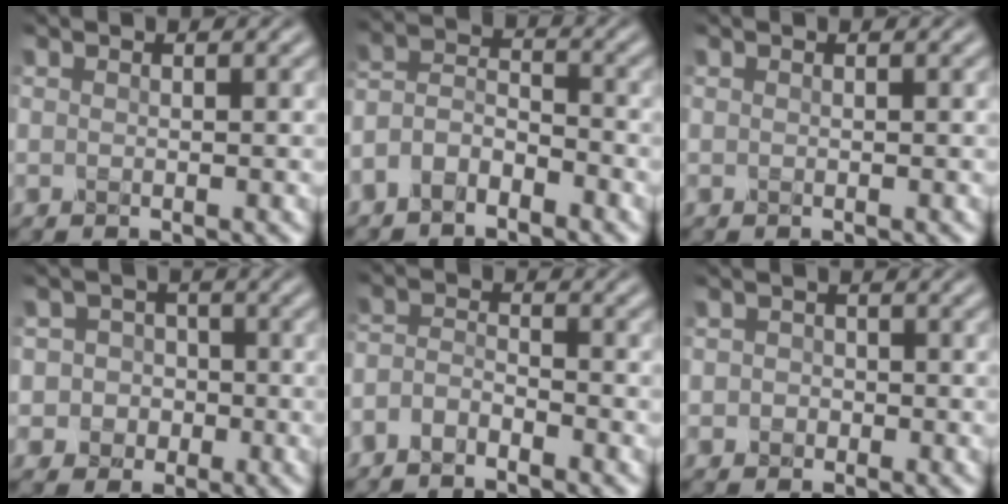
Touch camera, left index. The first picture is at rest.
{"total": 3.7, "force": [-2.6, 1.8, 1.9], "torque": [-0.037, 0.007, -0.061]}
{"total": 0.0}
{"total": 4.3, "force": [-0.8, 4.2, 0.7], "torque": [0.012, 0.016, -0.038]}
{"total": 2.5, "force": [-2.1, 0.8, 1.1], "torque": [-0.025, 0.001, -0.052]}
{"total": 1.3, "force": [-0.2, 1.2, 0.4], "torque": [0.011, 0.000, -0.011]}